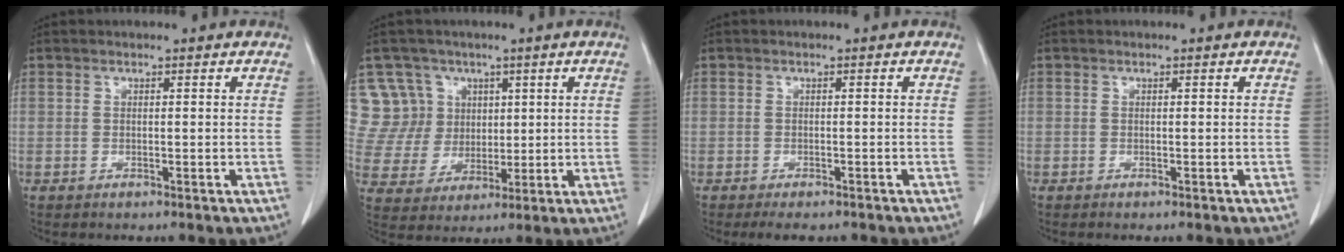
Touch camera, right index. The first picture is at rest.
{"total": 9.8, "force": [4.4, 8.8, 0.2], "torque": [-0.009, 0.029, 0.095]}
{"total": 3.5, "force": [-2.9, 1.2, 1.5], "torque": [-0.014, -0.004, -0.035]}
{"total": 0.0}